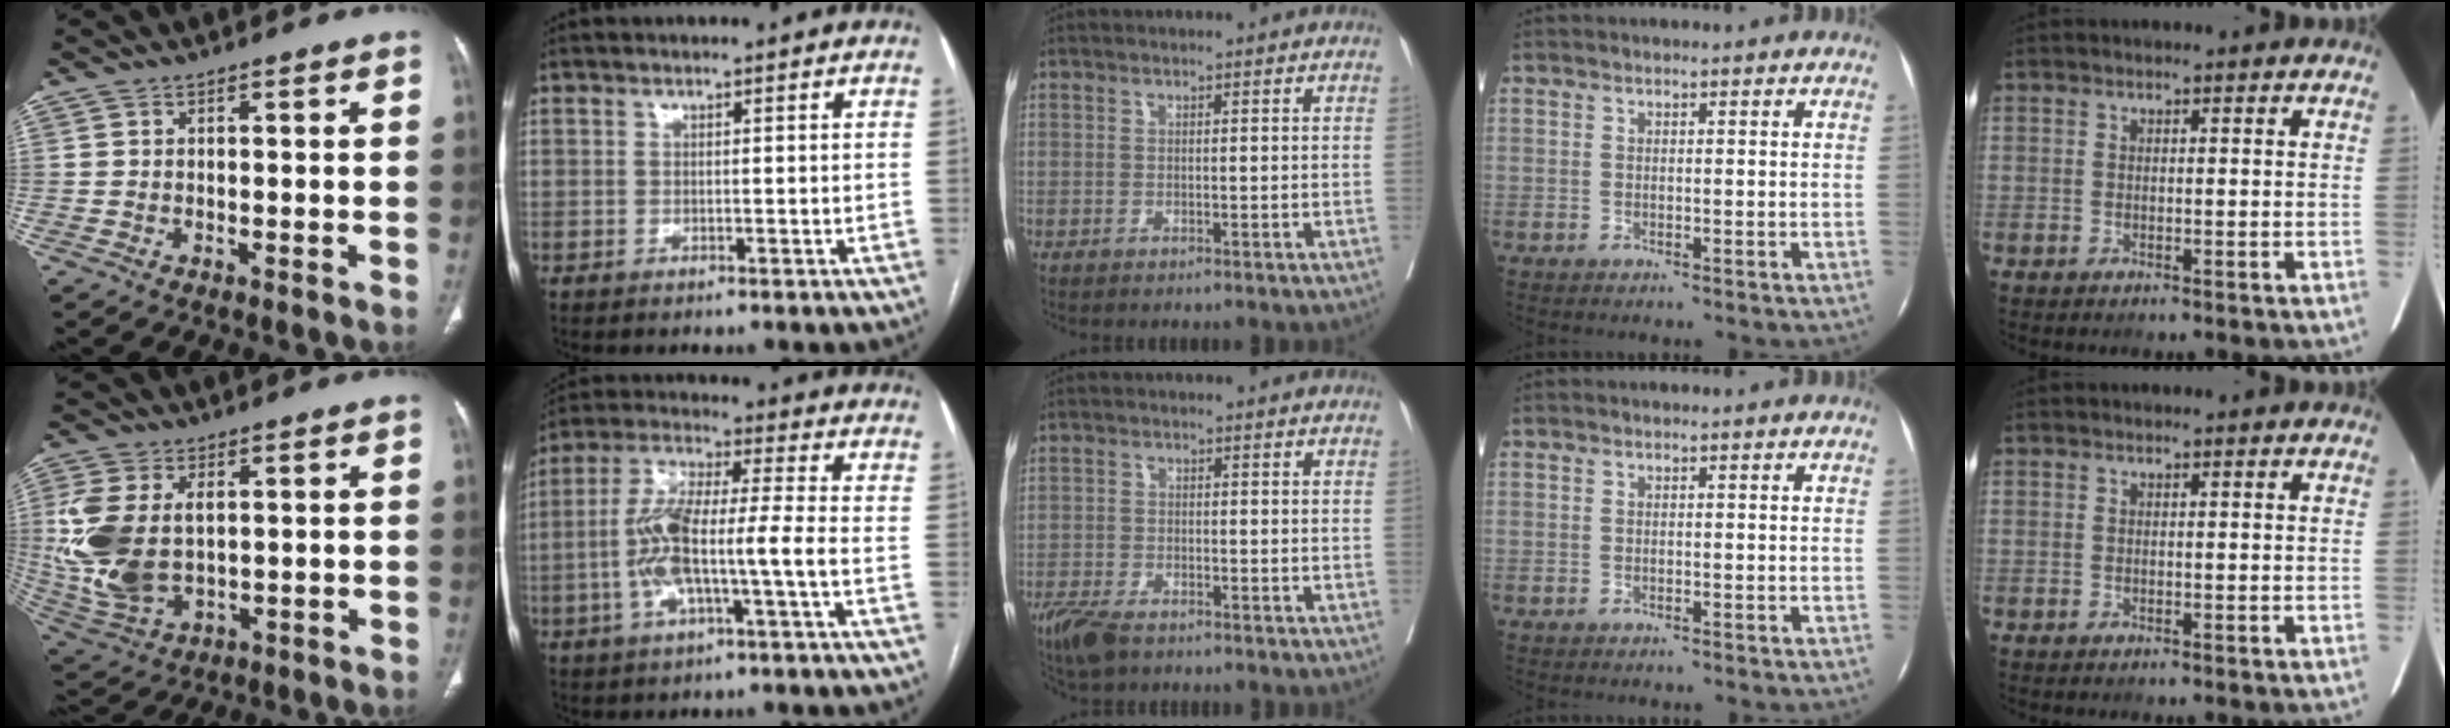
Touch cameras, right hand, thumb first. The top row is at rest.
{"thumb": {"total": 15.4, "force": [1.6, 9.6, 11.9], "torque": [-0.263, -0.006, 0.047]}, "index": {"total": 10.9, "force": [-2.6, 1.1, 10.5], "torque": [-0.217, 0.017, -0.053]}, "middle": {"total": 5.3, "force": [-4.0, 1.7, 2.9], "torque": [-0.055, -0.010, -0.071]}}